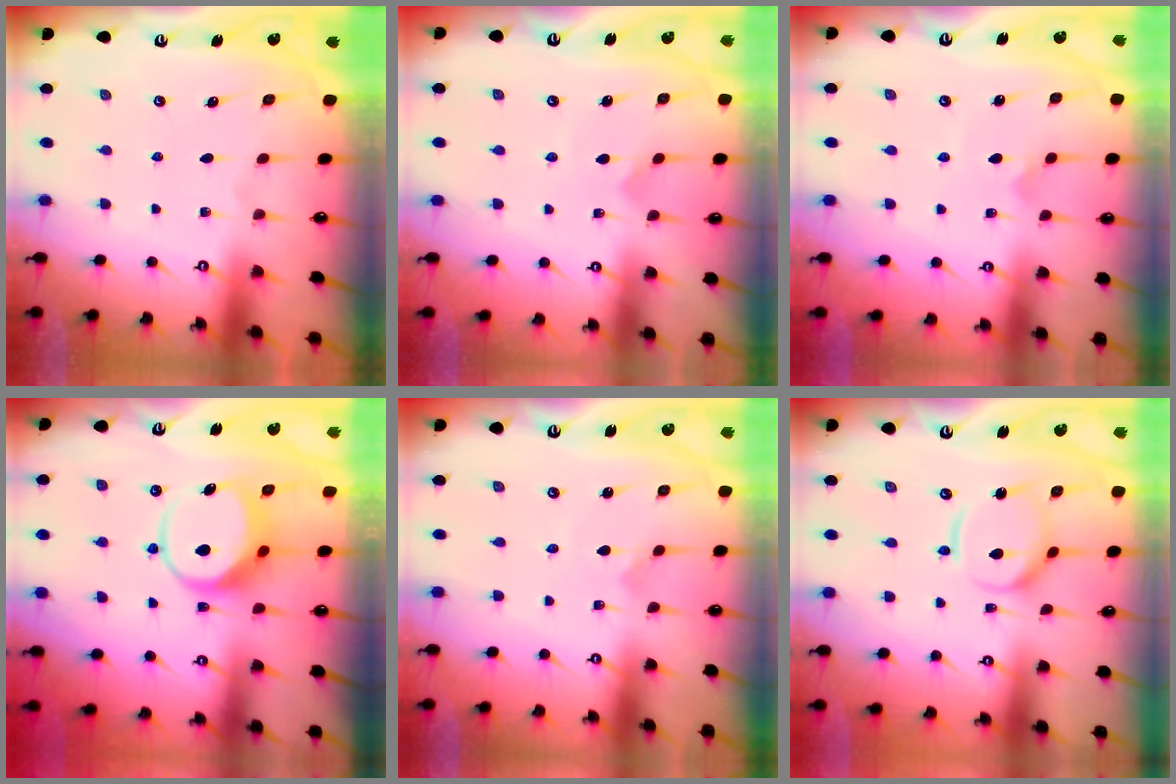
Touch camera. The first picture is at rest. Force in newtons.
{"total": 2.3, "press": 2.3, "slide": 0.2}
{"total": 4.0, "press": 4.0, "slide": 0.3}
{"total": 9.2, "press": 9.2, "slide": 0.8}
{"total": 0.0}
{"total": 9.8, "press": 9.7, "slide": 1.0}